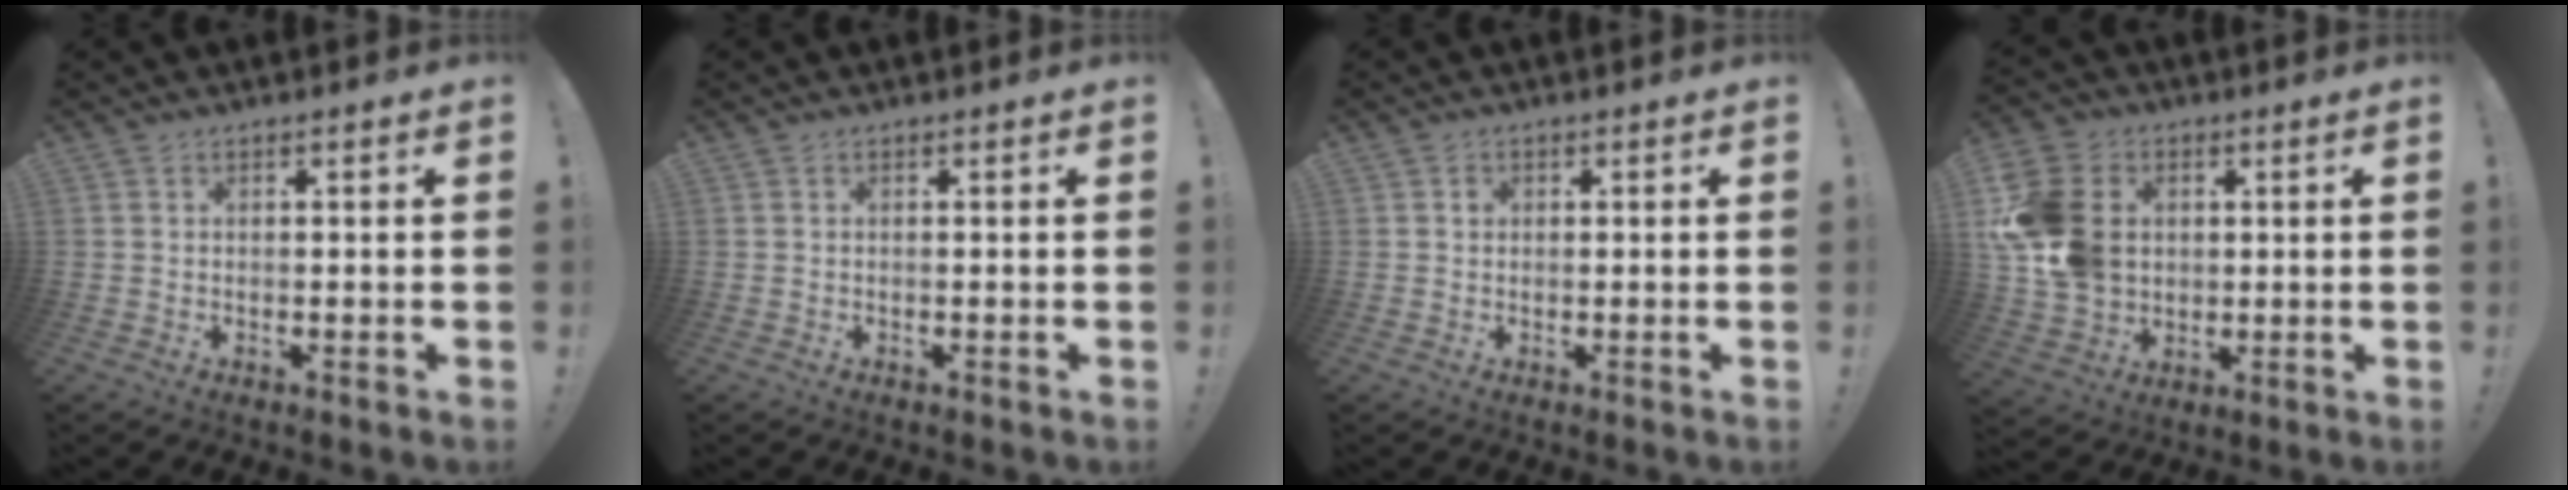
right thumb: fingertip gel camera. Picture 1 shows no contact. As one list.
[{"total": 0.0}, {"total": 0.9, "force": [0.2, 0.9, 0.1], "torque": [0.002, 0.001, 0.003]}, {"total": 17.7, "force": [2.4, 14.2, 10.4], "torque": [-0.191, 0.002, 0.049]}]